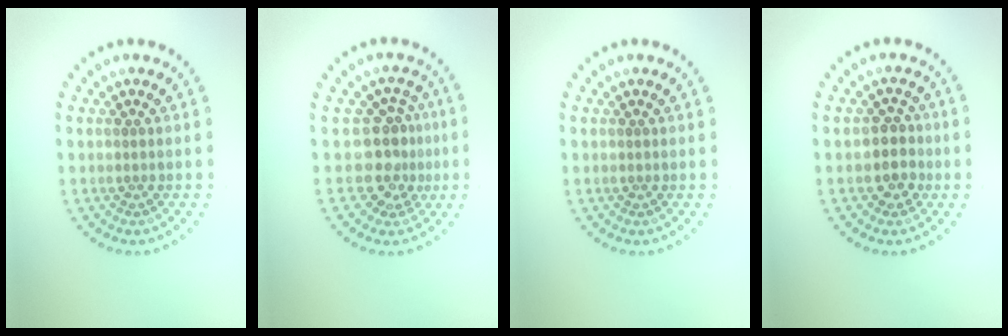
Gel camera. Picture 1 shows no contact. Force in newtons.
{"total": 3.2, "press": 2.5, "slide": 2.1}
{"total": 0.0}
{"total": 2.4, "press": 2.2, "slide": 1.1}